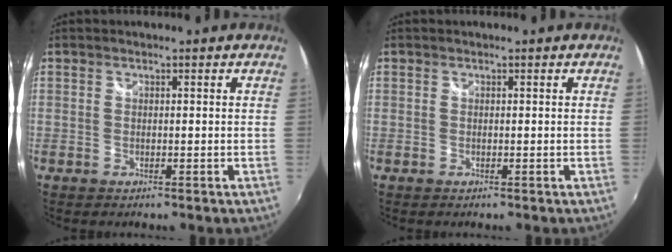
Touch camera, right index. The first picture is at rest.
{"total": 0.0}